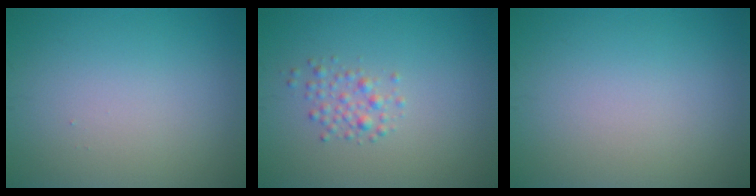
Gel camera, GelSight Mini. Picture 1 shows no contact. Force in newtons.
{"total": 1.6, "press": 1.6, "slide": 0.1}
{"total": 0.0}